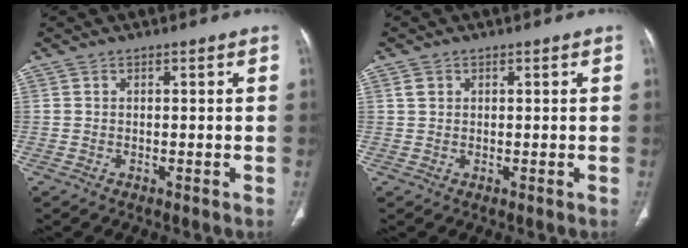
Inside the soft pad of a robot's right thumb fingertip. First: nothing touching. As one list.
[{"total": 1.6, "force": [0.7, 1.2, 0.8], "torque": [-0.008, -0.001, 0.015]}]